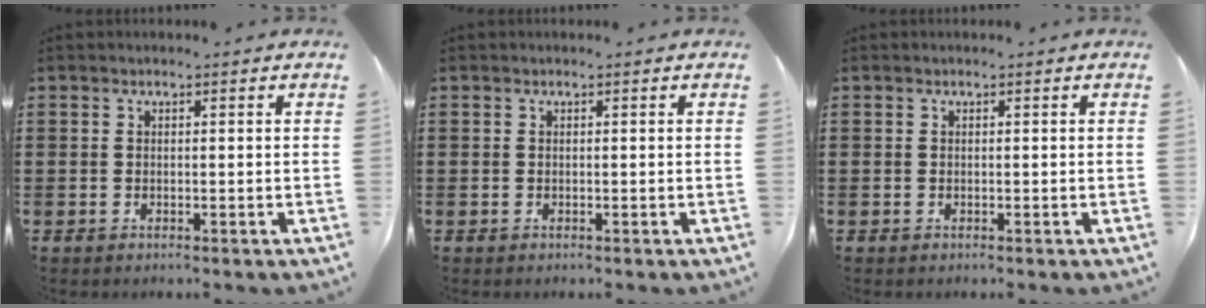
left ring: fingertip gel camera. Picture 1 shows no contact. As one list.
[{"total": 0.0}, {"total": 0.0}]